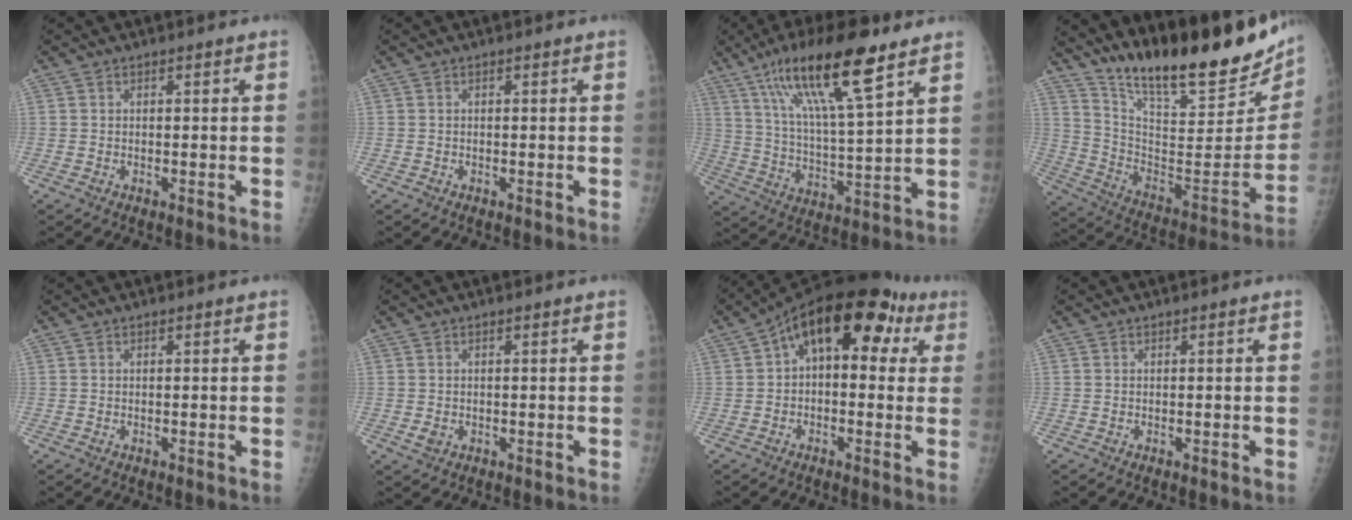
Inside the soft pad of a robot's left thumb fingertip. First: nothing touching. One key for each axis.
{"total": 0.0}
{"total": 18.2, "fx": 10.8, "fy": 3.4, "fz": 14.3, "tx": -0.246, "ty": -0.039, "tz": 0.197}
{"total": 27.8, "fx": 21.3, "fy": 6.9, "fz": 16.6, "tx": -0.229, "ty": -0.108, "tz": 0.331}
{"total": 0.0}
{"total": 1.5, "fx": -0.3, "fy": 1.2, "fz": 0.9, "tx": -0.011, "ty": -0.001, "tz": -0.003}
{"total": 14.6, "fx": 4.3, "fy": 8.3, "fz": 11.1, "tx": -0.114, "ty": 0.041, "tz": 0.050}
{"total": 0.0}